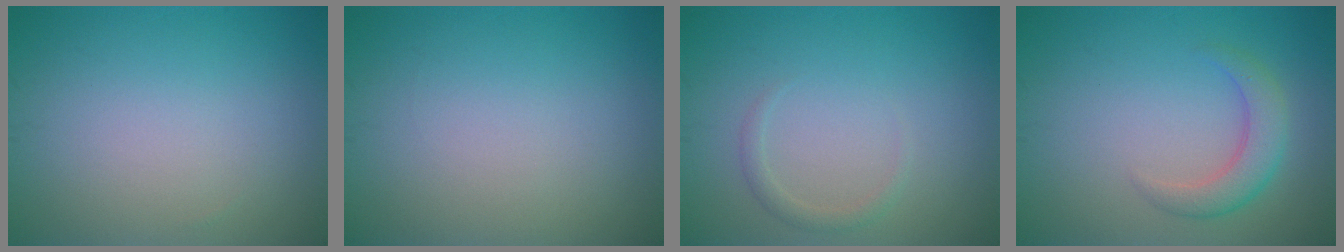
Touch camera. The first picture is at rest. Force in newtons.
{"total": 0.0}
{"total": 1.1, "press": 1.1, "slide": 0.1}
{"total": 3.0, "press": 3.0, "slide": 0.1}